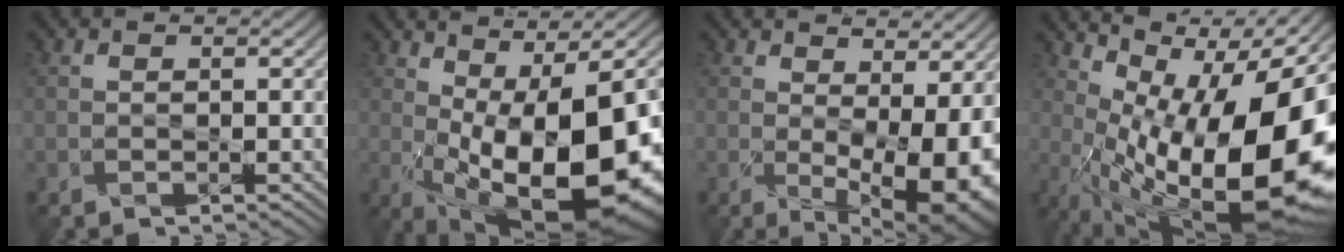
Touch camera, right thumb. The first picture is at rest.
{"total": 14.8, "force": [-2.5, 6.9, 12.9], "torque": [-0.204, -0.032, -0.019]}
{"total": 11.7, "force": [-2.0, 5.8, 9.9], "torque": [-0.128, -0.031, 0.001]}
{"total": 15.5, "force": [-0.1, 6.8, 13.9], "torque": [-0.187, -0.013, 0.009]}